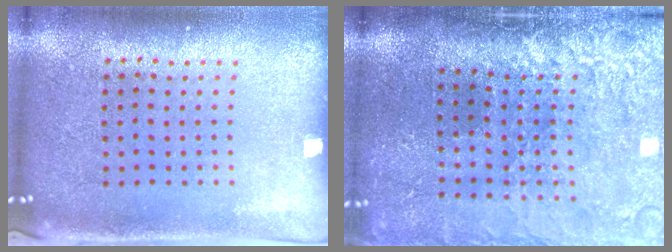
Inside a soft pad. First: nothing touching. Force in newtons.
{"total": 4.4, "press": 3.6, "slide": 2.5}